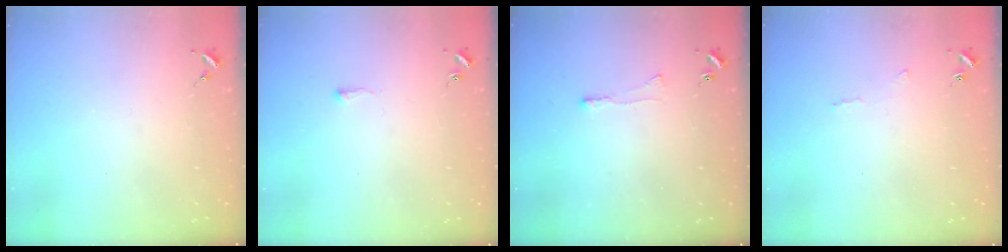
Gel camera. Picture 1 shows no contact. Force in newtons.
{"total": 1.9, "press": 1.8, "slide": 0.3}
{"total": 4.5, "press": 4.5, "slide": 0.3}
{"total": 2.9, "press": 2.9, "slide": 0.5}